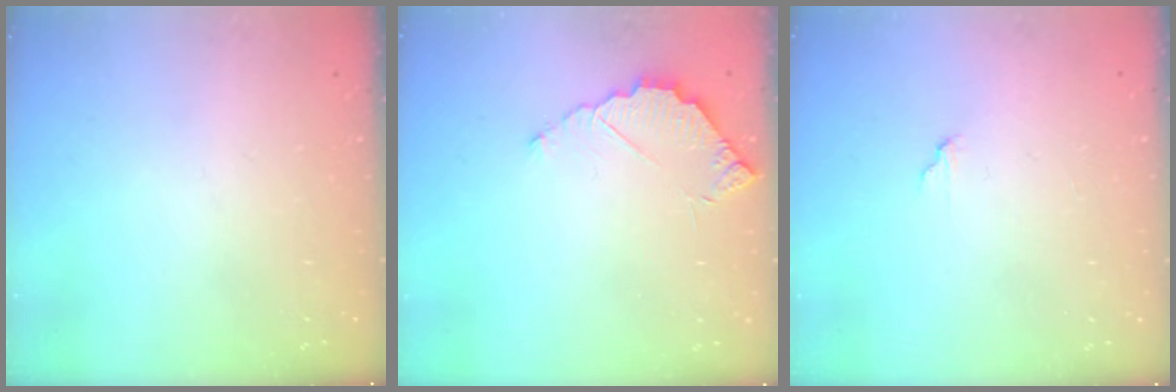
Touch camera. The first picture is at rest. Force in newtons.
{"total": 4.6, "press": 4.6, "slide": 0.4}
{"total": 4.1, "press": 4.1, "slide": 0.4}